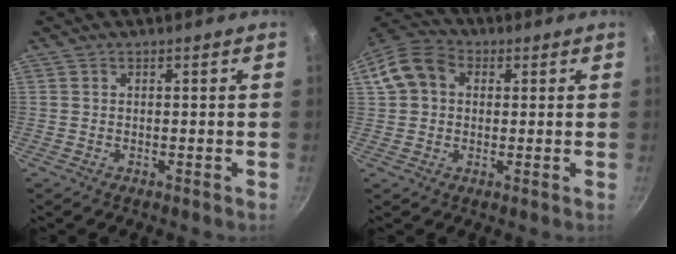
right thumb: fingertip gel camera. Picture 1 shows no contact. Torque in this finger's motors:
{"motor_torque": [-0.50, 0.73, 0.20, -0.19, 0.13]}